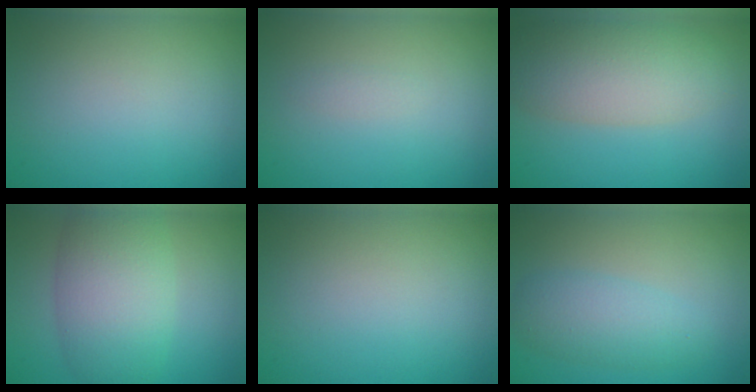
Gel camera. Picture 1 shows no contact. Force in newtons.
{"total": 0.6, "press": 0.6, "slide": 0.0}
{"total": 6.8, "press": 6.8, "slide": 0.5}
{"total": 7.3, "press": 7.3, "slide": 0.3}
{"total": 0.0}
{"total": 3.5, "press": 3.5, "slide": 0.2}